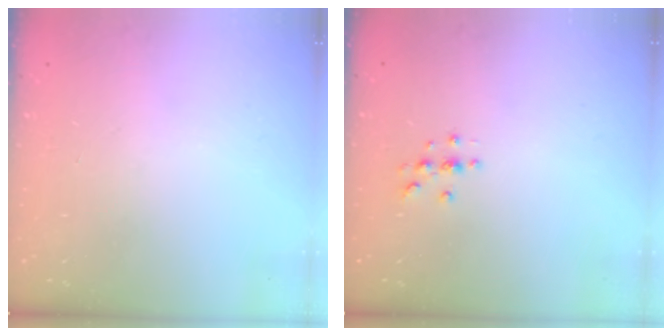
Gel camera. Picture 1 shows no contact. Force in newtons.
{"total": 3.0, "press": 3.0, "slide": 0.3}